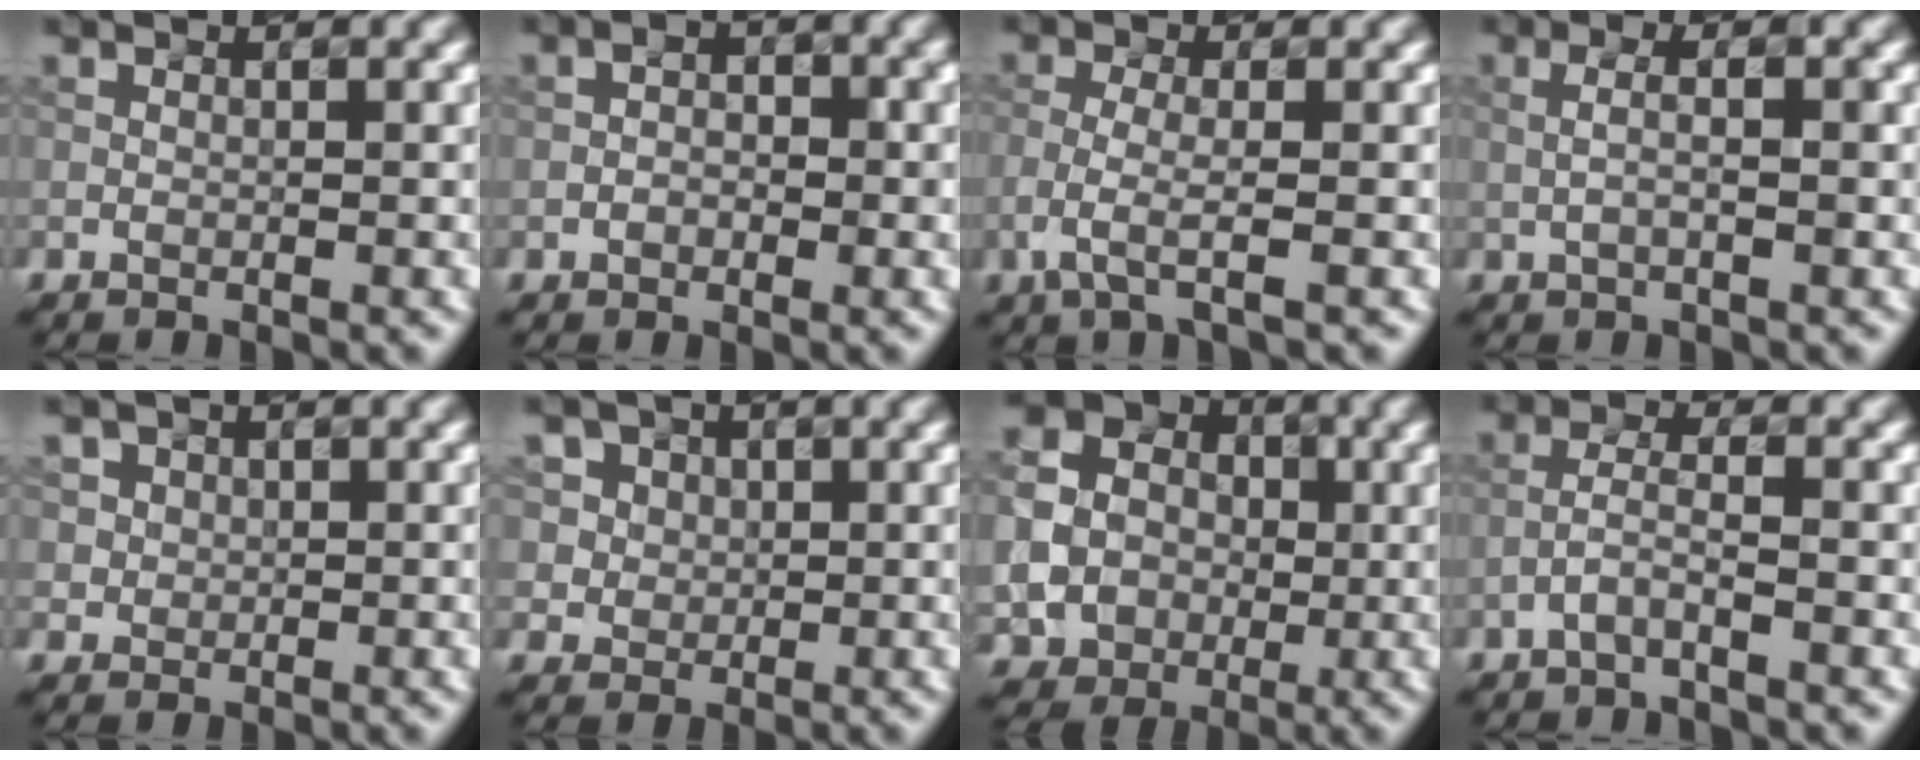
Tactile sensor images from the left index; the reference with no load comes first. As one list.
[{"total": 1.6, "force": [-0.5, 1.0, 1.2], "torque": [-0.014, 0.006, -0.011]}, {"total": 2.5, "force": [-1.2, 0.6, 2.1], "torque": [-0.054, 0.002, -0.023]}, {"total": 2.0, "force": [0.0, 0.4, 1.9], "torque": [-0.037, 0.003, 0.002]}, {"total": 2.6, "force": [1.2, 2.3, 0.3], "torque": [-0.014, 0.002, 0.025]}, {"total": 6.6, "force": [3.5, 5.3, 1.8], "torque": [-0.046, 0.016, 0.053]}, {"total": 11.2, "force": [-1.0, 10.6, 3.3], "torque": [-0.107, 0.004, -0.026]}, {"total": 1.9, "force": [-1.2, 0.3, 1.5], "torque": [-0.036, 0.013, -0.025]}]